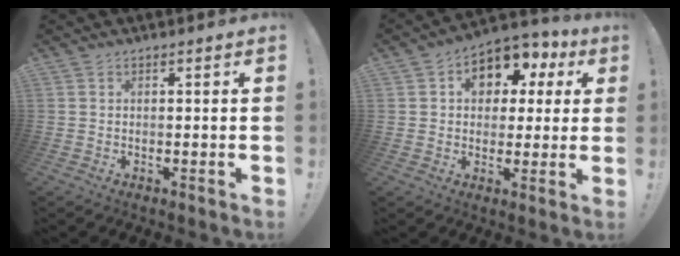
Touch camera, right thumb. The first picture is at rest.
{"total": 10.2, "force": [3.5, 7.7, 5.8], "torque": [-0.077, -0.015, 0.068]}